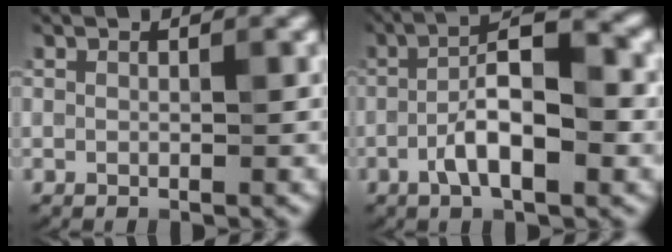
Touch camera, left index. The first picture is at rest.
{"total": 6.9, "force": [-1.8, 2.1, 6.3], "torque": [-0.107, 0.014, -0.038]}